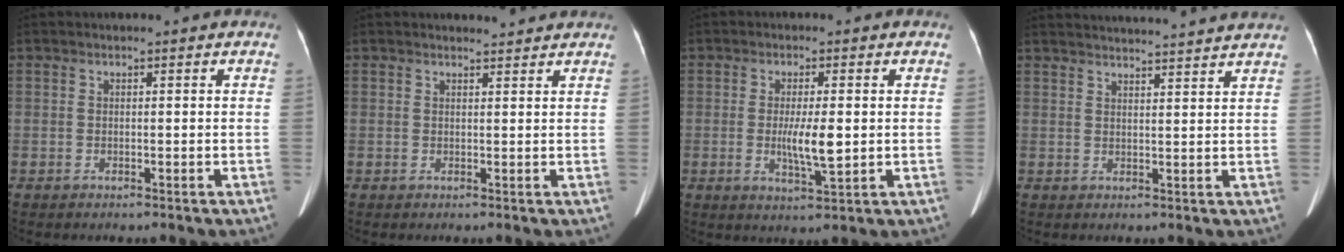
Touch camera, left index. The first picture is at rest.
{"total": 2.4, "force": [2.4, 0.1, 0.2], "torque": [-0.009, 0.003, 0.032]}
{"total": 5.6, "force": [-0.2, 1.0, 5.5], "torque": [-0.103, -0.009, -0.004]}
{"total": 14.6, "force": [14.0, -0.5, 4.2], "torque": [-0.072, 0.000, 0.179]}